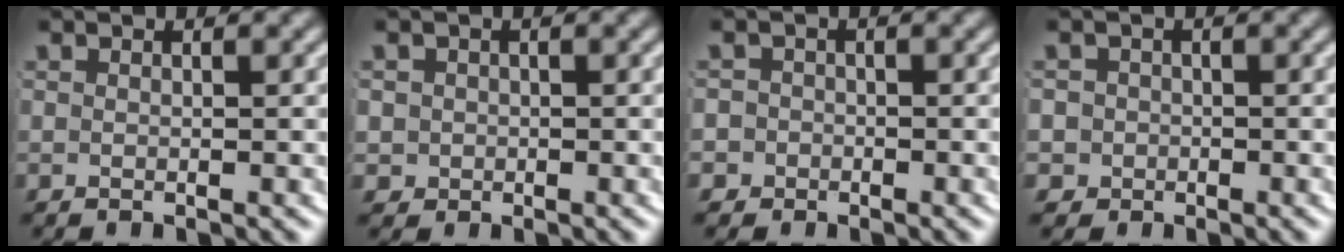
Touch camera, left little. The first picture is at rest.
{"total": 3.6, "force": [-0.3, 3.5, 0.8], "torque": [-0.032, -0.014, -0.003]}
{"total": 3.7, "force": [-1.5, 3.3, 0.1], "torque": [-0.011, -0.010, -0.032]}
{"total": 4.9, "force": [-1.1, 4.7, 0.8], "torque": [-0.030, -0.011, -0.026]}